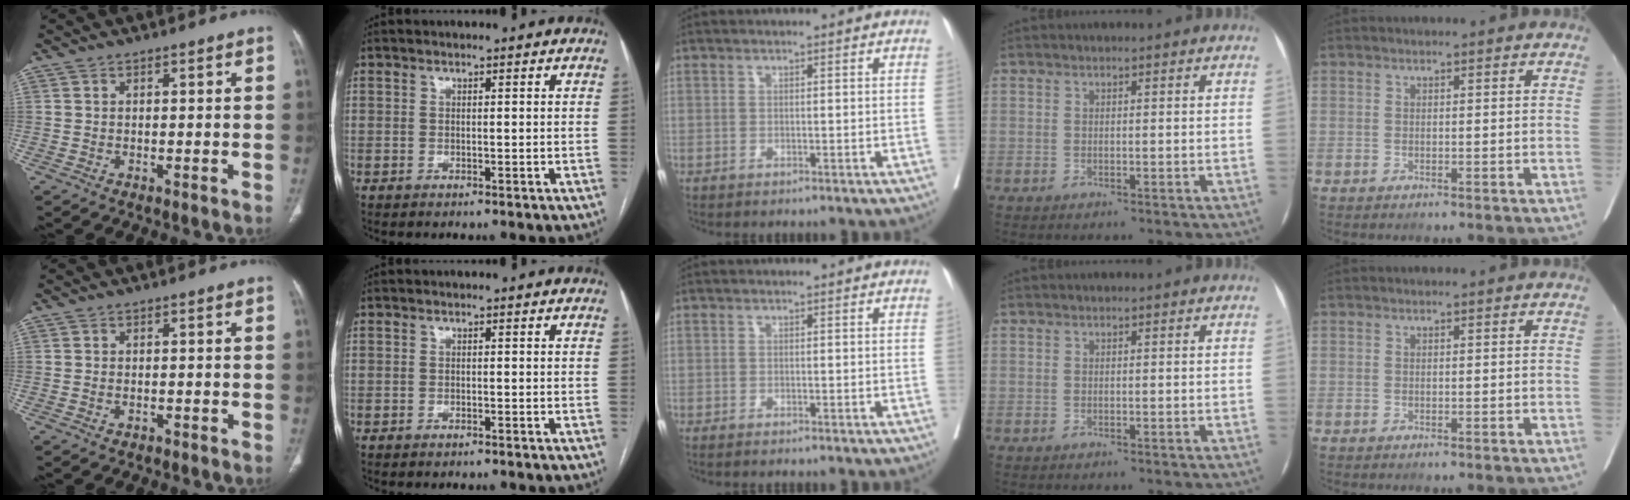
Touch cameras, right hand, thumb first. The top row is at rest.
{"thumb": {"total": 1.0, "force": [-0.5, 0.7, 0.5], "torque": [-0.013, 0.009, -0.004]}, "index": {"total": 0.6, "force": [-0.5, 0.2, 0.2], "torque": [-0.009, -0.001, -0.006]}, "middle": {"total": 1.3, "force": [-1.2, 0.0, 0.6], "torque": [-0.009, -0.001, -0.014]}}